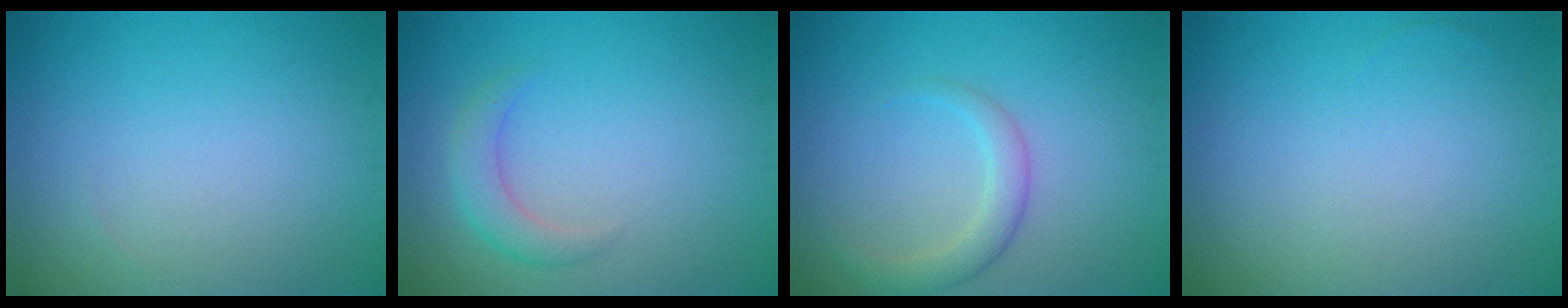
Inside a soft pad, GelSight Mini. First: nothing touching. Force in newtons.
{"total": 2.3, "press": 2.3, "slide": 0.1}
{"total": 2.4, "press": 2.4, "slide": 0.1}
{"total": 0.0}